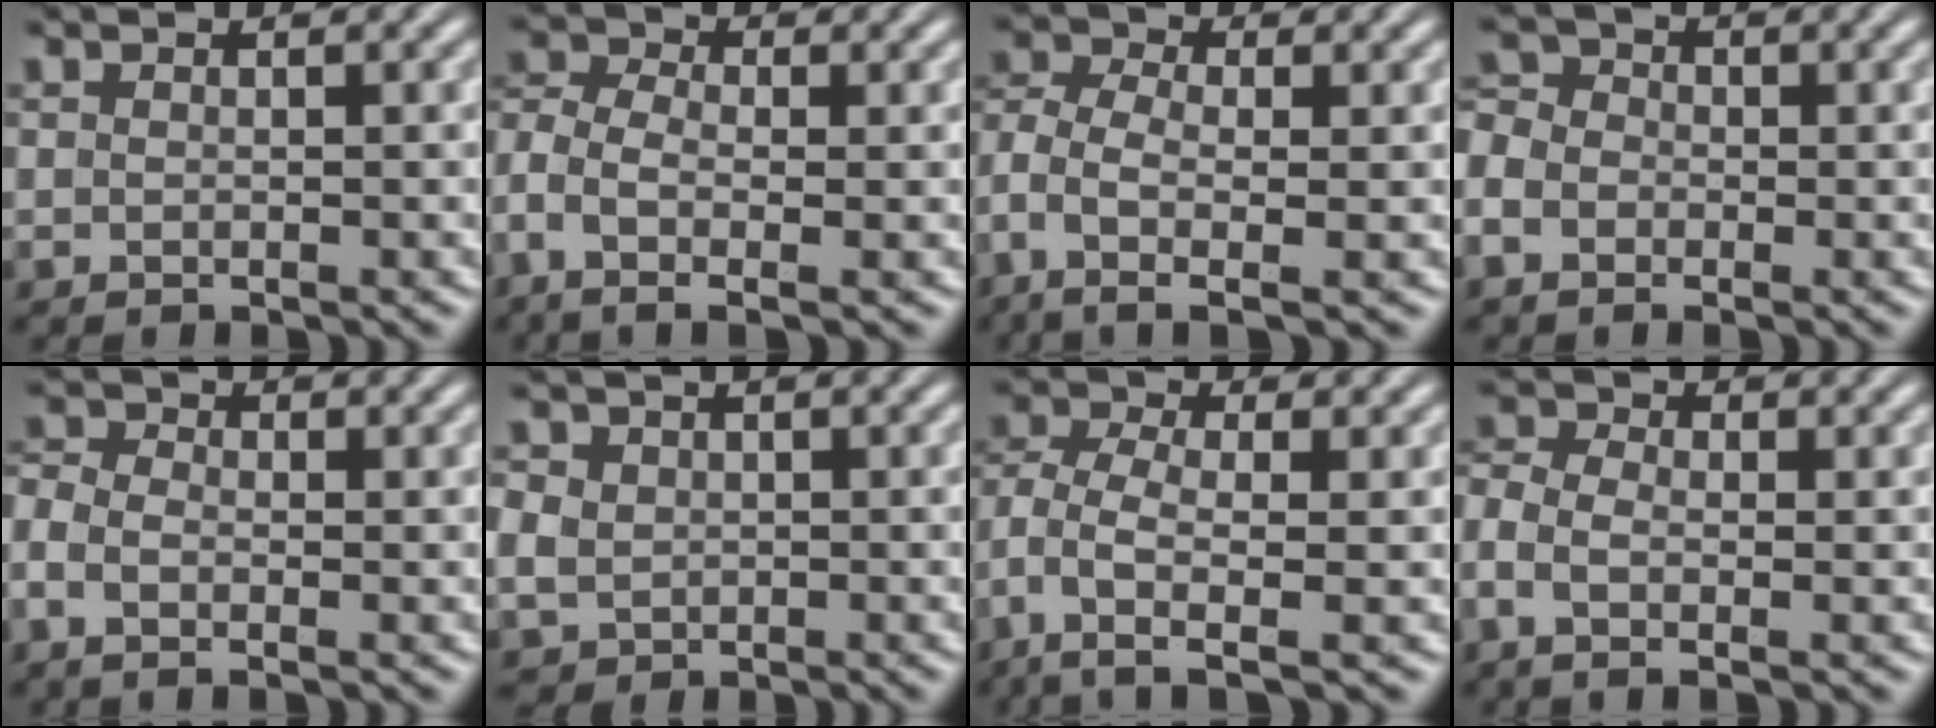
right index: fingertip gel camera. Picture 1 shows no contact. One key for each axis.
{"total": 6.0, "fx": -0.7, "fy": 4.3, "fz": 4.1, "tx": -0.118, "ty": -0.022, "tz": -0.008}
{"total": 6.0, "fx": -1.1, "fy": 3.8, "fz": 4.6, "tx": -0.128, "ty": -0.039, "tz": -0.002}
{"total": 4.9, "fx": -0.6, "fy": 4.4, "fz": 2.1, "tx": -0.050, "ty": -0.007, "tz": -0.021}
{"total": 3.3, "fx": -0.6, "fy": 2.5, "fz": 2.1, "tx": -0.057, "ty": -0.010, "tz": -0.013}
{"total": 4.4, "fx": -0.3, "fy": 4.1, "fz": 1.5, "tx": -0.053, "ty": -0.026, "tz": 0.007}
{"total": 5.6, "fx": -1.8, "fy": 3.1, "fz": 4.4, "tx": -0.123, "ty": -0.047, "tz": -0.004}
{"total": 3.9, "fx": -0.3, "fy": 2.8, "fz": 2.7, "tx": -0.077, "ty": -0.011, "tz": -0.007}